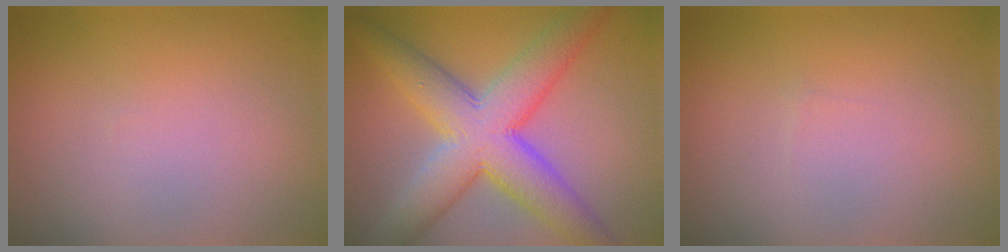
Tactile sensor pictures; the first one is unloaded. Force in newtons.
{"total": 9.1, "press": 9.1, "slide": 0.2}
{"total": 0.0}